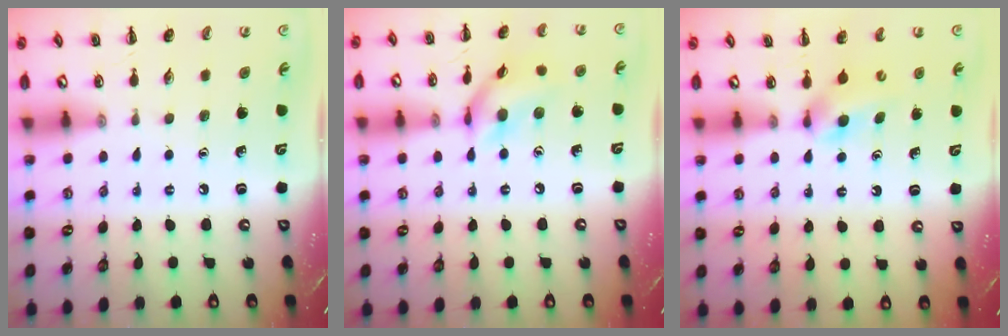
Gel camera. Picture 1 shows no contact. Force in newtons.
{"total": 11.9, "press": 11.8, "slide": 1.4}
{"total": 4.5, "press": 4.3, "slide": 1.3}